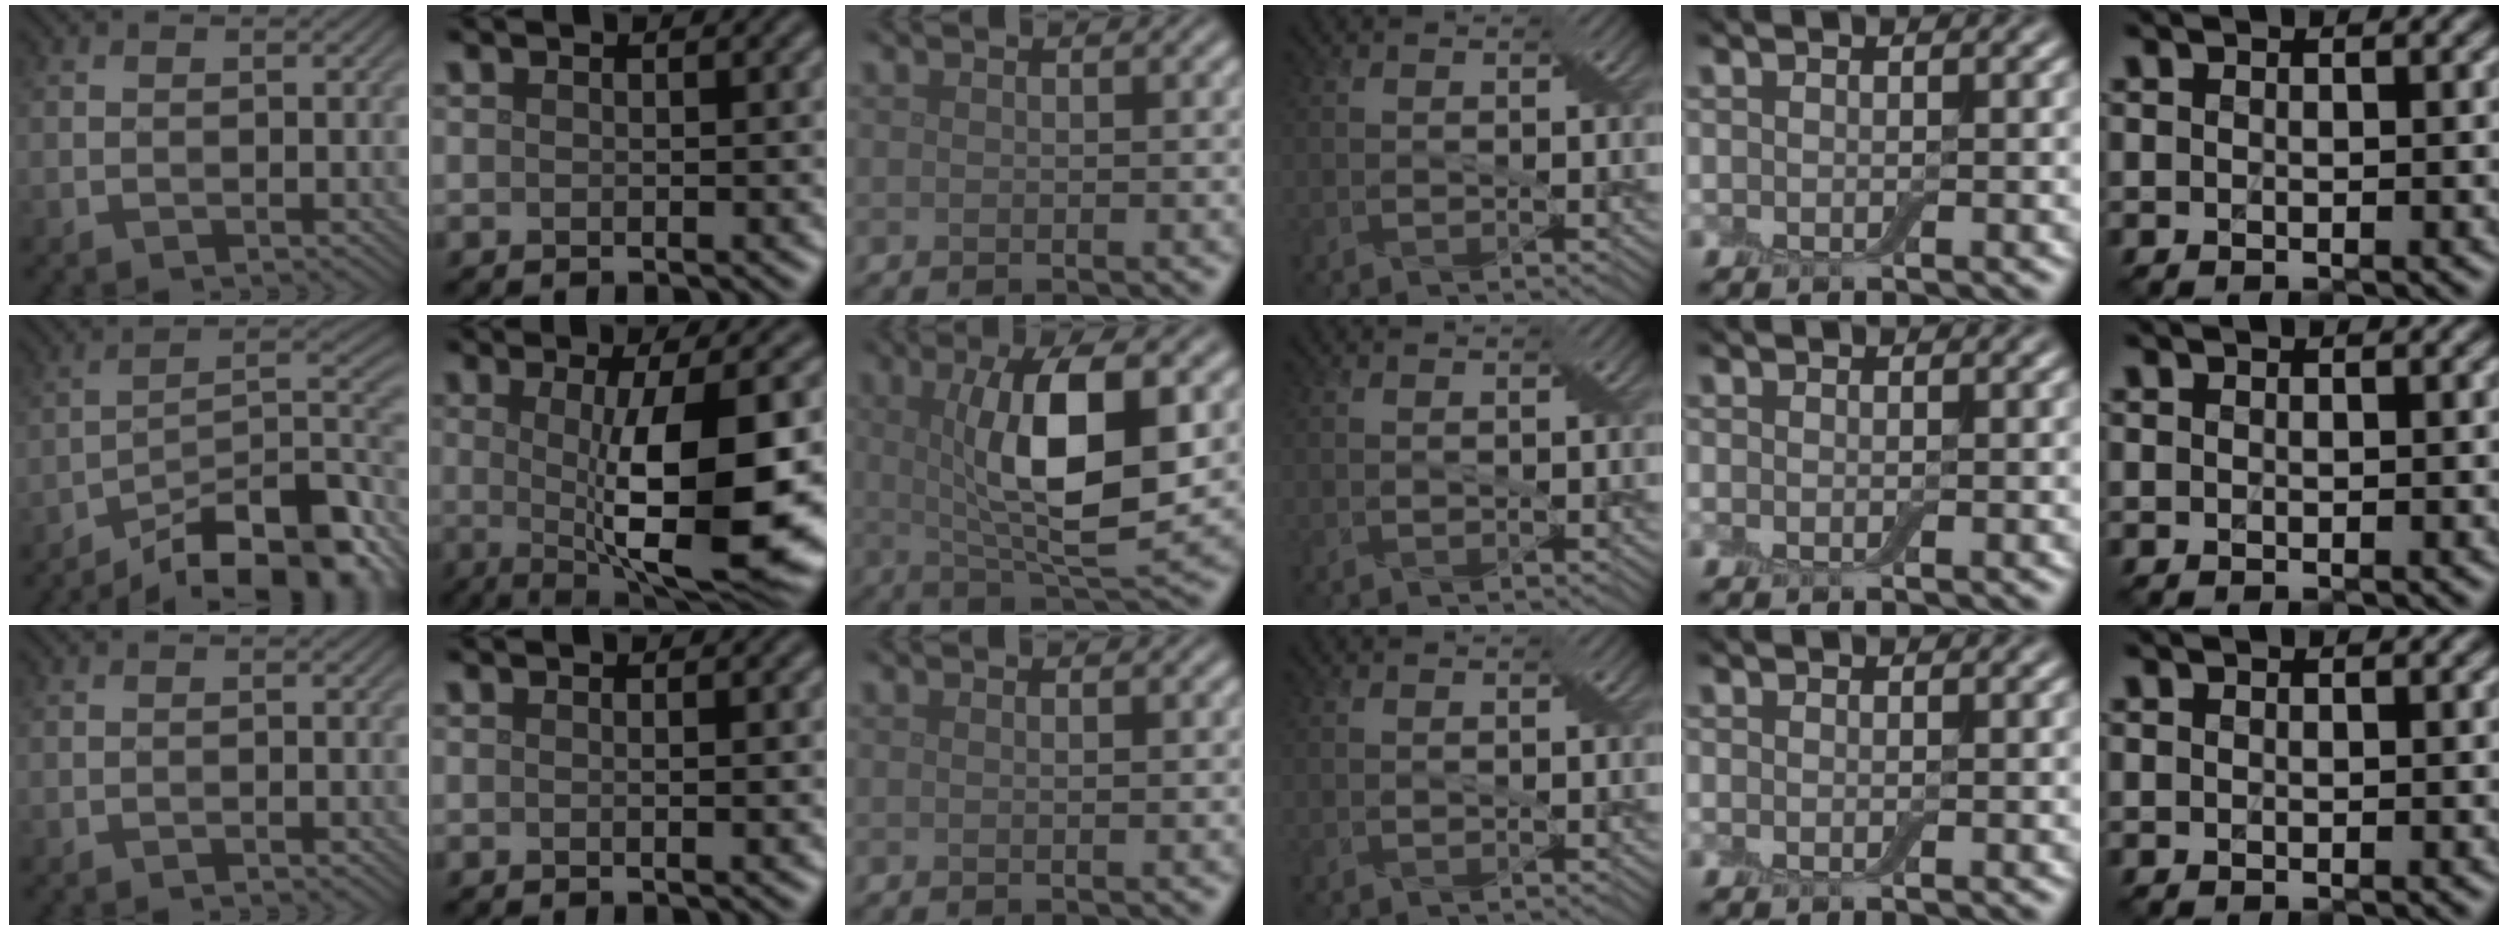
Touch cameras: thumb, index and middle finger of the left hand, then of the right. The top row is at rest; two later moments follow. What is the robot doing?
{"motion": "extract", "object": "backpack"}